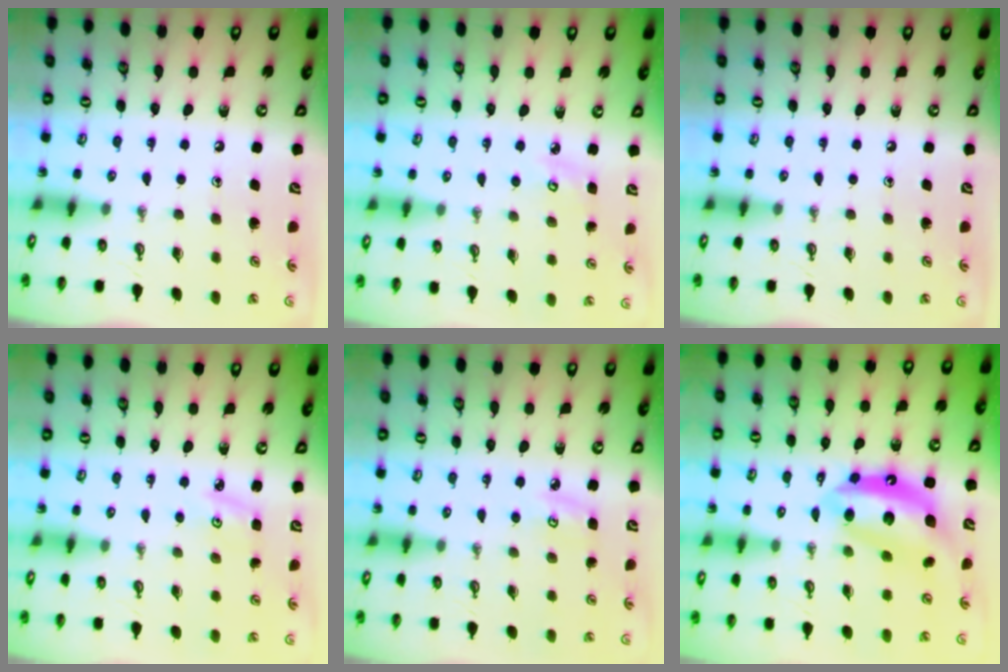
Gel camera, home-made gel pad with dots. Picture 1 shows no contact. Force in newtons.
{"total": 4.1, "press": 4.1, "slide": 0.4}
{"total": 0.0}
{"total": 2.9, "press": 2.9, "slide": 0.5}
{"total": 3.9, "press": 3.9, "slide": 0.4}
{"total": 13.1, "press": 13.1, "slide": 0.9}